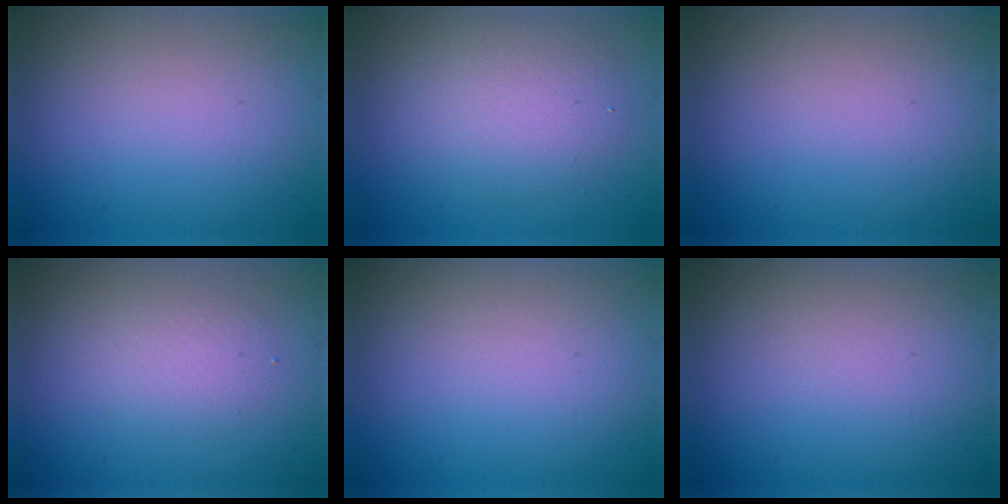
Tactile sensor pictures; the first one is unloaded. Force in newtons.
{"total": 3.8, "press": 3.8, "slide": 0.2}
{"total": 0.0}
{"total": 2.0, "press": 2.0, "slide": 0.1}
{"total": 0.0}
{"total": 0.0}